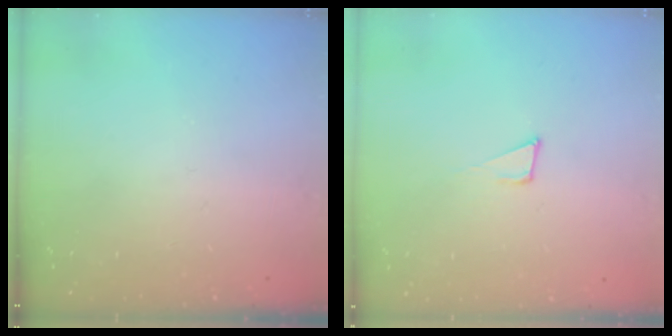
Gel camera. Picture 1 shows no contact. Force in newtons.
{"total": 6.3, "press": 6.1, "slide": 1.2}